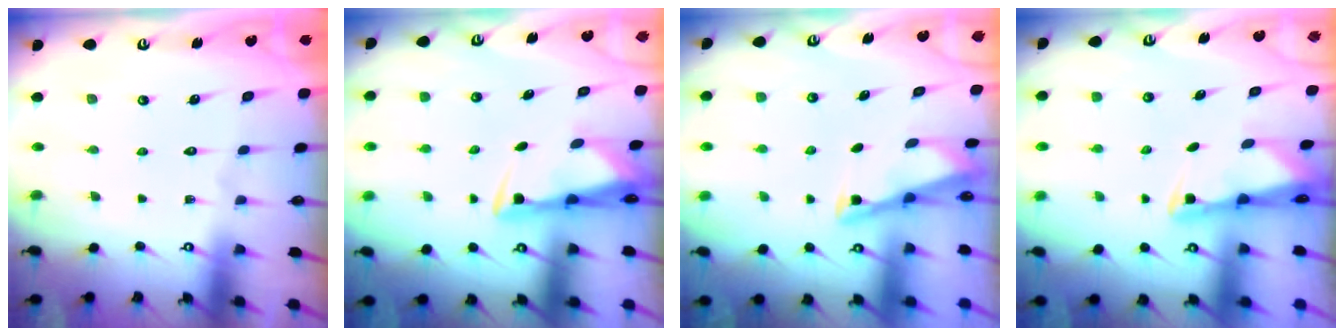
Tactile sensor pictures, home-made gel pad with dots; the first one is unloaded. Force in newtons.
{"total": 2.9, "press": 2.8, "slide": 0.8}
{"total": 2.9, "press": 2.9, "slide": 0.4}
{"total": 2.0, "press": 2.0, "slide": 0.3}